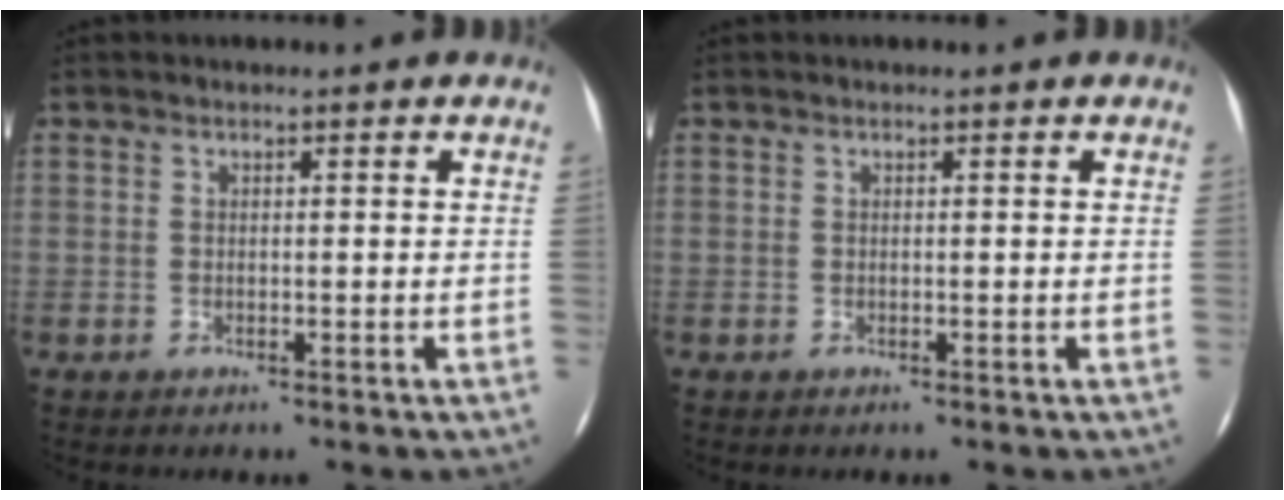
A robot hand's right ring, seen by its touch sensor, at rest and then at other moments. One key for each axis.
{"total": 0.0}